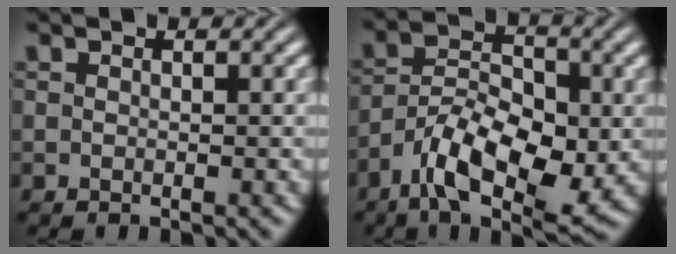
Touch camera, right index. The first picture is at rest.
{"total": 9.9, "force": [-3.0, 6.0, 7.2], "torque": [-0.112, -0.025, -0.056]}